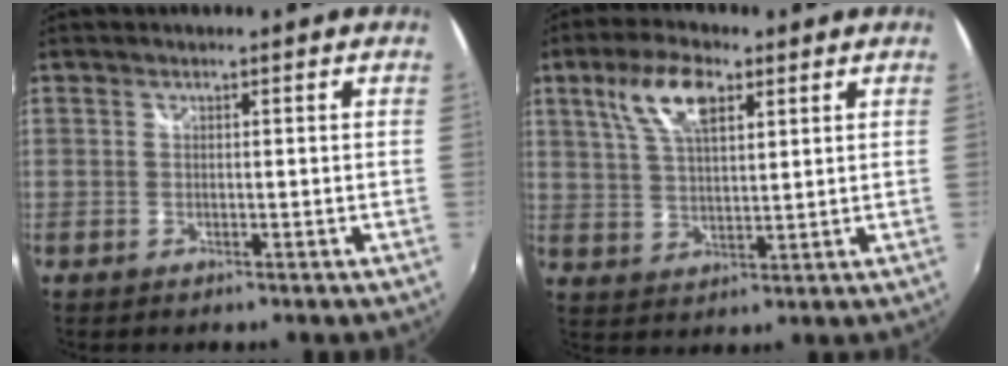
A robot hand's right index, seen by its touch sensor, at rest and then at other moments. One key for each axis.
{"total": 9.4, "fx": 4.5, "fy": 3.9, "fz": 7.2, "tx": -0.140, "ty": 0.017, "tz": 0.087}